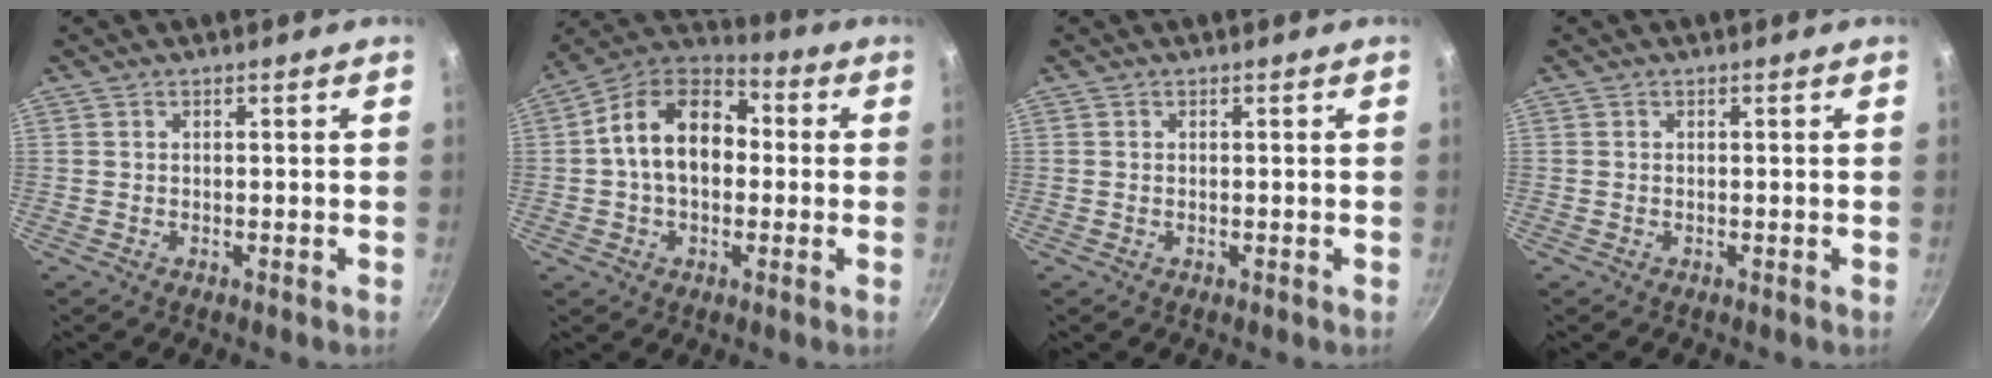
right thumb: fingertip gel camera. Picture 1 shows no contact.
{"total": 15.1, "force": [0.7, 10.4, 10.9], "torque": [-0.145, 0.036, -0.011]}
{"total": 0.0}
{"total": 0.0}